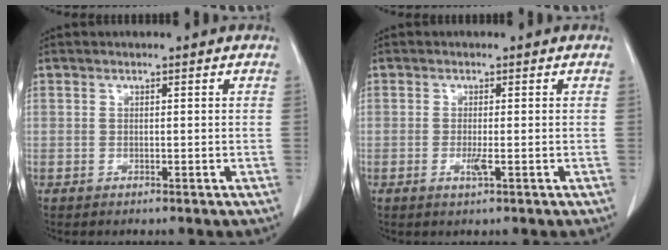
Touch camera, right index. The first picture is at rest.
{"total": 1.6, "force": [-0.5, -0.1, 1.5], "torque": [-0.031, -0.006, -0.009]}